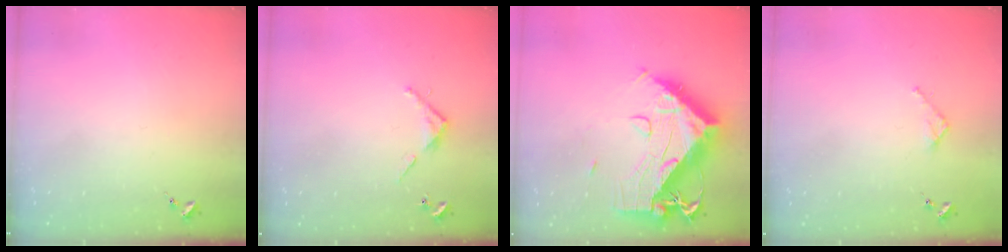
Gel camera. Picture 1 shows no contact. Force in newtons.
{"total": 3.5, "press": 3.5, "slide": 0.2}
{"total": 18.2, "press": 18.1, "slide": 1.9}
{"total": 2.7, "press": 2.7, "slide": 0.2}